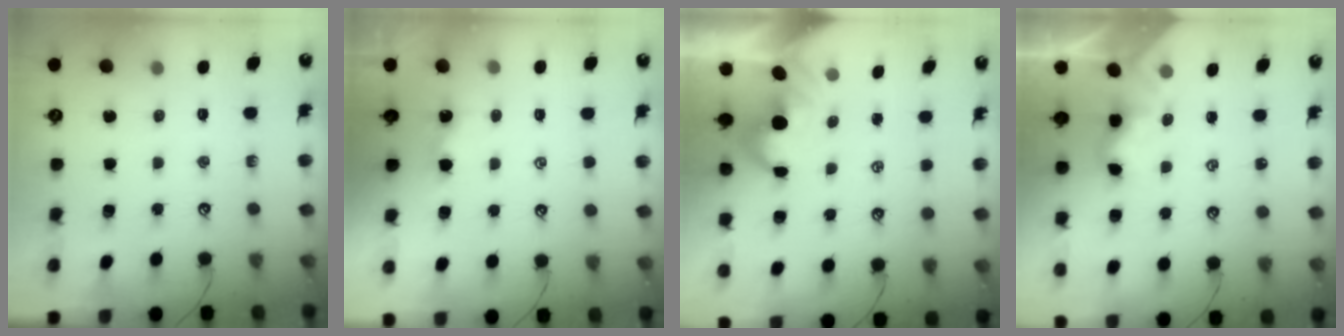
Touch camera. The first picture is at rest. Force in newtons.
{"total": 3.2, "press": 3.2, "slide": 0.0}
{"total": 1.7, "press": 1.4, "slide": 0.9}
{"total": 2.3, "press": 2.3, "slide": 0.0}